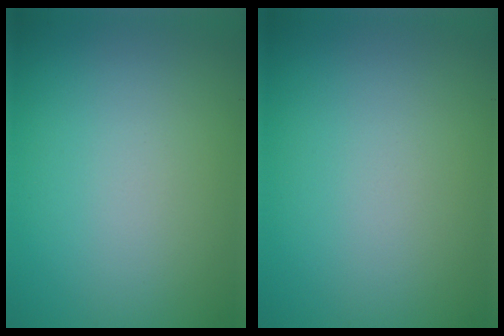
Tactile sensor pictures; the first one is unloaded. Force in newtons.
{"total": 0.0}